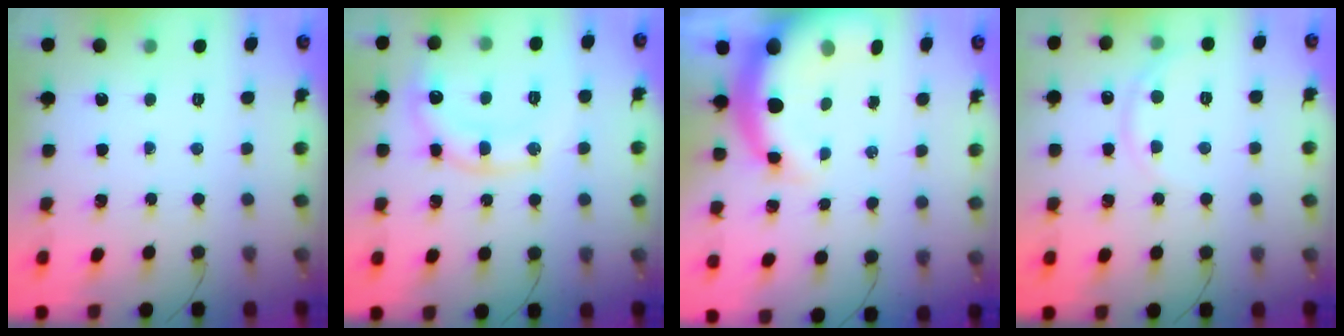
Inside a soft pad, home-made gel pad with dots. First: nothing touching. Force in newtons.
{"total": 11.9, "press": 11.8, "slide": 0.9}
{"total": 9.1, "press": 8.7, "slide": 2.4}
{"total": 3.2, "press": 3.1, "slide": 1.0}